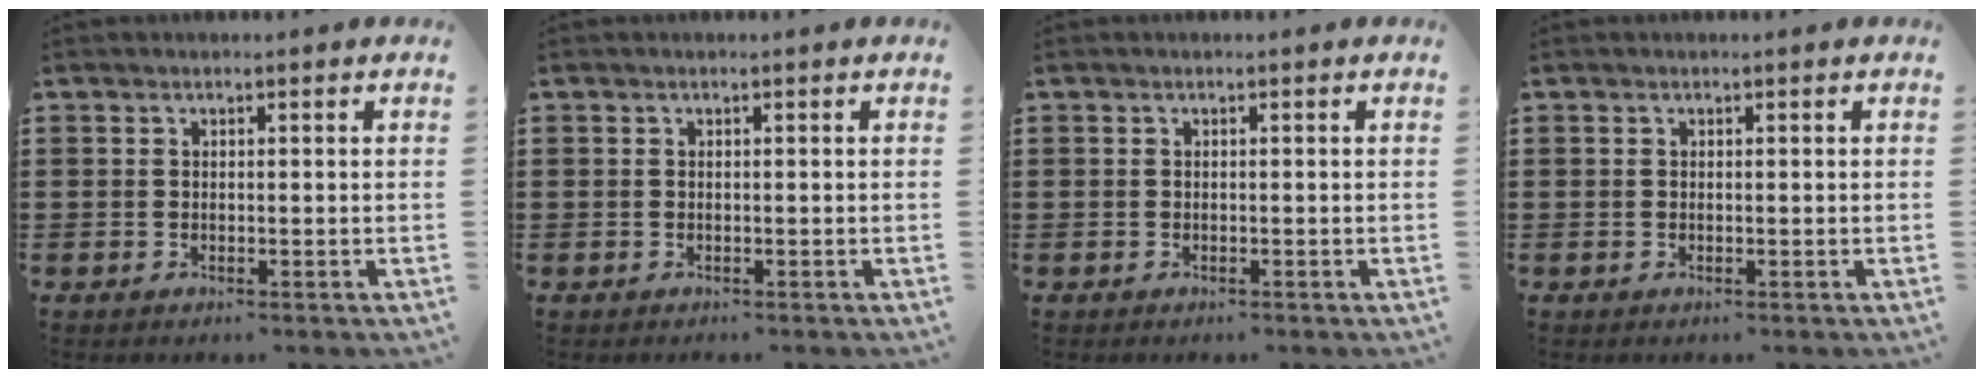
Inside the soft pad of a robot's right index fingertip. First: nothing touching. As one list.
[{"total": 0.0}, {"total": 0.0}, {"total": 0.0}]